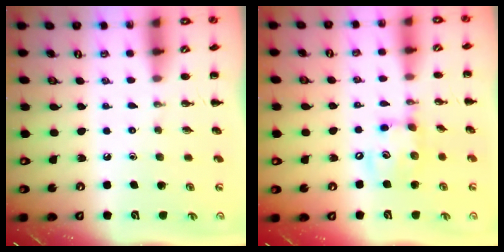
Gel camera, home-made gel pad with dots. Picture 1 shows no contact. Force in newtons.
{"total": 11.6, "press": 11.4, "slide": 2.1}